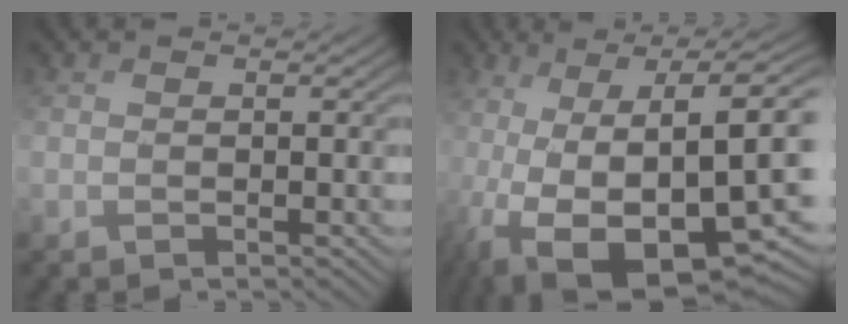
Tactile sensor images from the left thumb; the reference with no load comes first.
{"total": 17.0, "force": [-4.5, 6.4, 15.1], "torque": [-0.254, -0.030, -0.053]}